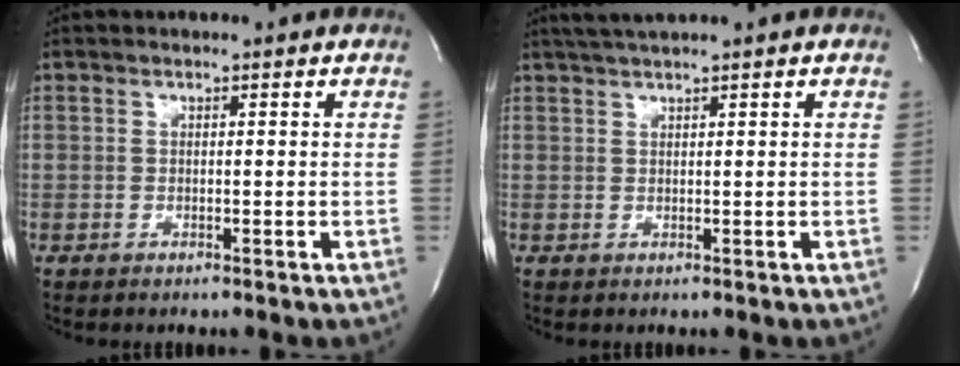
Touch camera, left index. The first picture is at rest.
{"total": 3.0, "force": [2.5, -0.7, 1.5], "torque": [-0.028, 0.018, 0.050]}